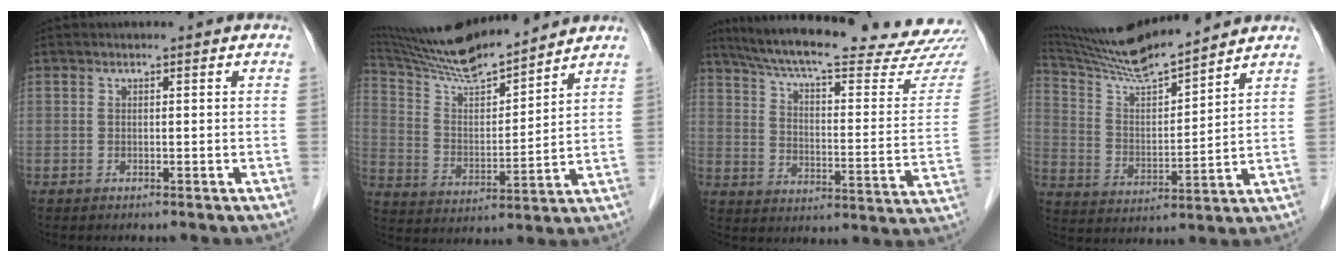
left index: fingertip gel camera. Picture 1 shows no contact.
{"total": 15.8, "force": [14.7, 1.1, 5.8], "torque": [-0.115, 0.009, 0.266]}
{"total": 29.8, "force": [26.8, 2.8, 12.7], "torque": [-0.199, -0.065, 0.347]}
{"total": 14.2, "force": [13.2, -0.1, 5.0], "torque": [-0.104, 0.011, 0.244]}